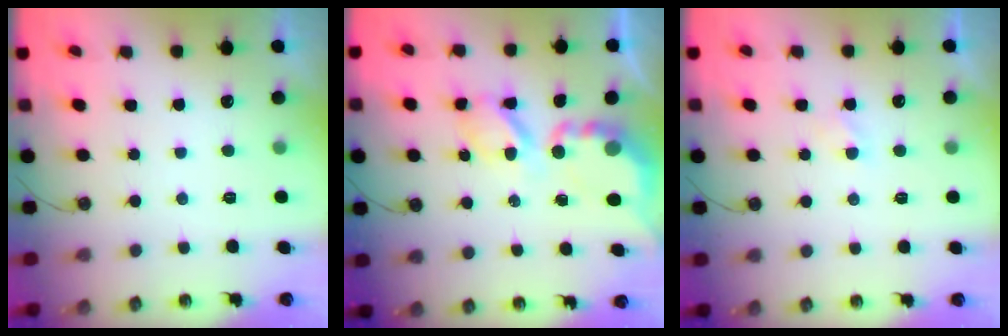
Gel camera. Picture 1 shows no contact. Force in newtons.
{"total": 7.9, "press": 7.9, "slide": 0.5}
{"total": 1.4, "press": 1.4, "slide": 0.3}